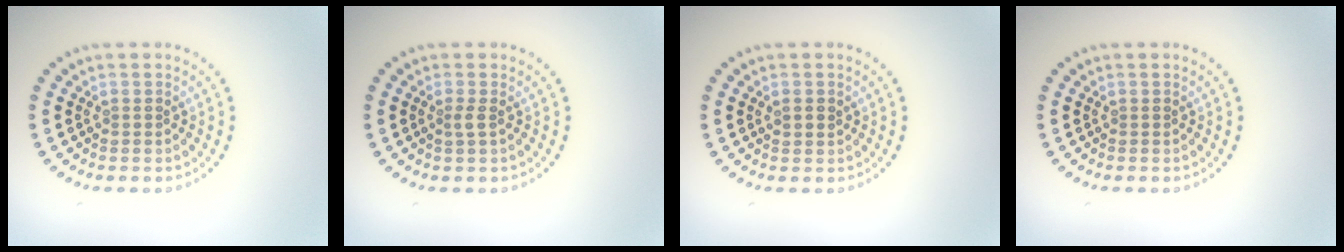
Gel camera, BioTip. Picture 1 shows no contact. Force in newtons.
{"total": 0.9, "press": 0.6, "slide": 0.7}
{"total": 1.1, "press": 1.0, "slide": 0.4}
{"total": 0.0}